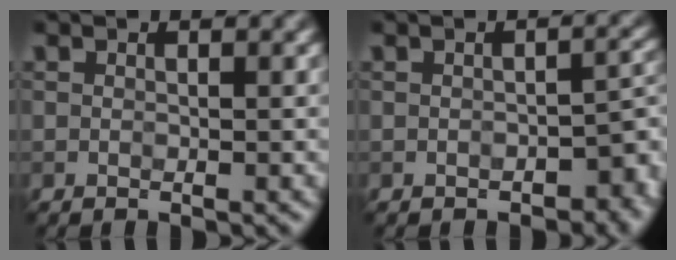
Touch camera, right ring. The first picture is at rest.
{"total": 3.5, "force": [-1.7, 1.9, 2.4], "torque": [-0.018, 0.003, -0.023]}